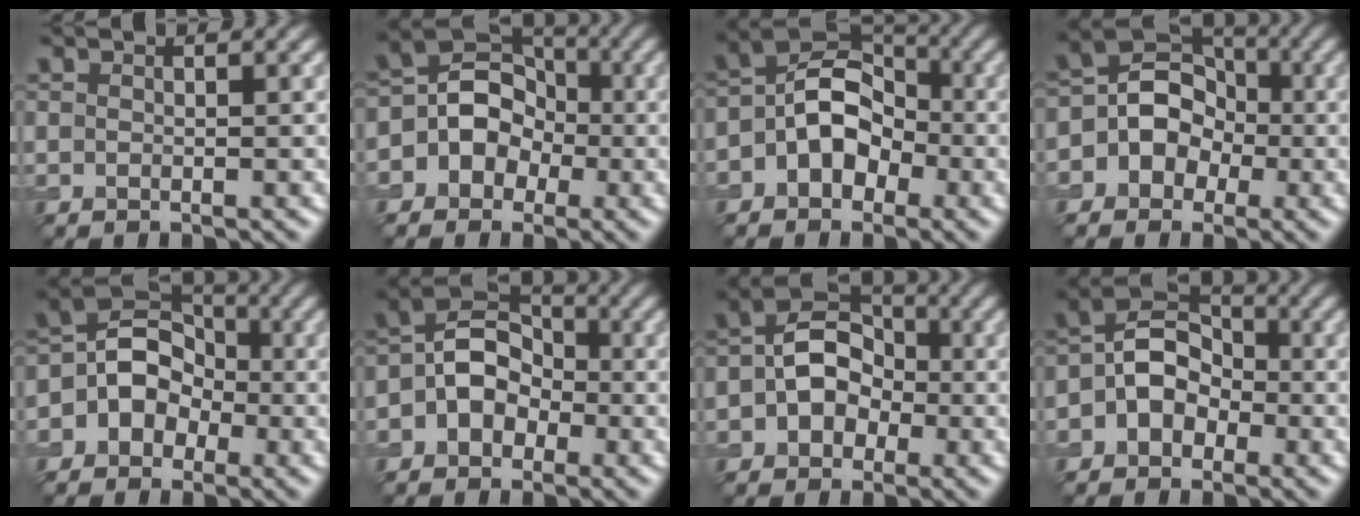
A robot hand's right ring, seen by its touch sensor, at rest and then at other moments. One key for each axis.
{"total": 6.9, "fx": -1.0, "fy": 6.2, "fz": 2.9, "tx": -0.026, "ty": 0.031, "tz": -0.045}
{"total": 6.1, "fx": -1.6, "fy": 4.3, "fz": 4.0, "tx": -0.044, "ty": 0.013, "tz": -0.040}
{"total": 6.8, "fx": -0.9, "fy": 6.1, "fz": 2.9, "tx": -0.024, "ty": 0.030, "tz": -0.043}
{"total": 6.2, "fx": -1.0, "fy": 5.4, "fz": 3.0, "tx": -0.018, "ty": 0.025, "tz": -0.042}
{"total": 5.2, "fx": -1.0, "fy": 4.0, "fz": 3.1, "tx": -0.029, "ty": 0.013, "tz": -0.026}
{"total": 5.4, "fx": -0.6, "fy": 4.2, "fz": 3.3, "tx": -0.028, "ty": 0.010, "tz": -0.019}
{"total": 4.9, "fx": -1.1, "fy": 3.8, "fz": 3.0, "tx": -0.031, "ty": 0.012, "tz": -0.029}